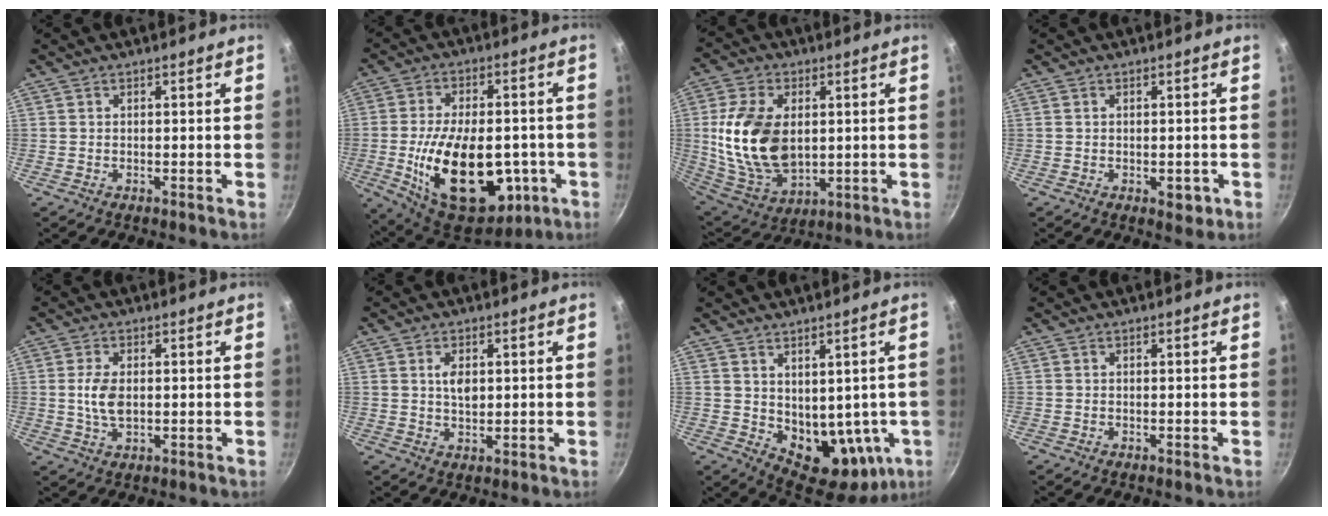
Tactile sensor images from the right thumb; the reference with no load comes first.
{"total": 24.6, "force": [-5.4, 14.0, 19.5], "torque": [-0.303, 0.008, -0.065]}
{"total": 18.2, "force": [1.6, 11.7, 13.9], "torque": [-0.250, -0.016, 0.043]}
{"total": 3.0, "force": [-0.9, 1.8, 2.3], "torque": [-0.014, 0.006, -0.007]}
{"total": 5.3, "force": [0.2, 3.0, 4.4], "torque": [-0.086, -0.002, 0.004]}
{"total": 3.9, "force": [0.8, 2.3, 3.1], "torque": [-0.042, -0.006, 0.014]}
{"total": 13.9, "force": [0.5, 9.1, 10.5], "torque": [-0.112, -0.024, 0.040]}
{"total": 0.0}